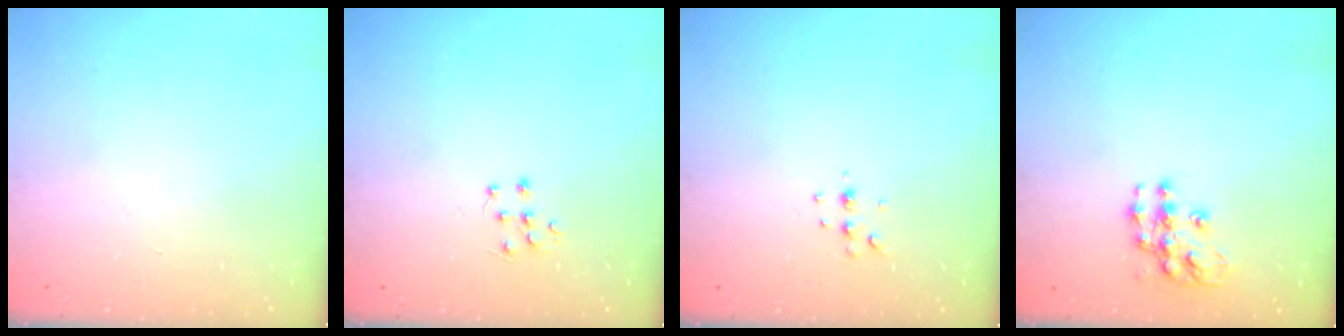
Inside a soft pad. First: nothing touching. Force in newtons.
{"total": 6.2, "press": 6.2, "slide": 0.4}
{"total": 4.4, "press": 4.0, "slide": 1.8}
{"total": 10.4, "press": 10.4, "slide": 0.5}